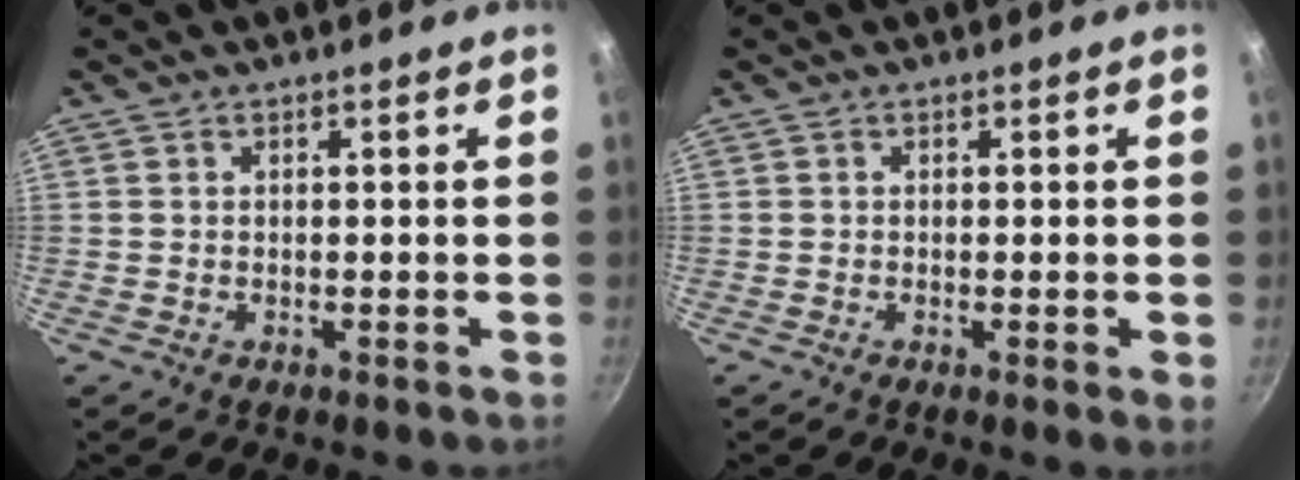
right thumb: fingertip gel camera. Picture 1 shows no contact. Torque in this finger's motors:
{"motor_torque": [-0.59, -0.08, -0.27, 0.05, -0.03]}